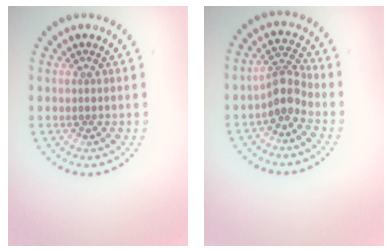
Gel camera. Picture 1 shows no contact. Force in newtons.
{"total": 2.8, "press": 2.1, "slide": 1.8}